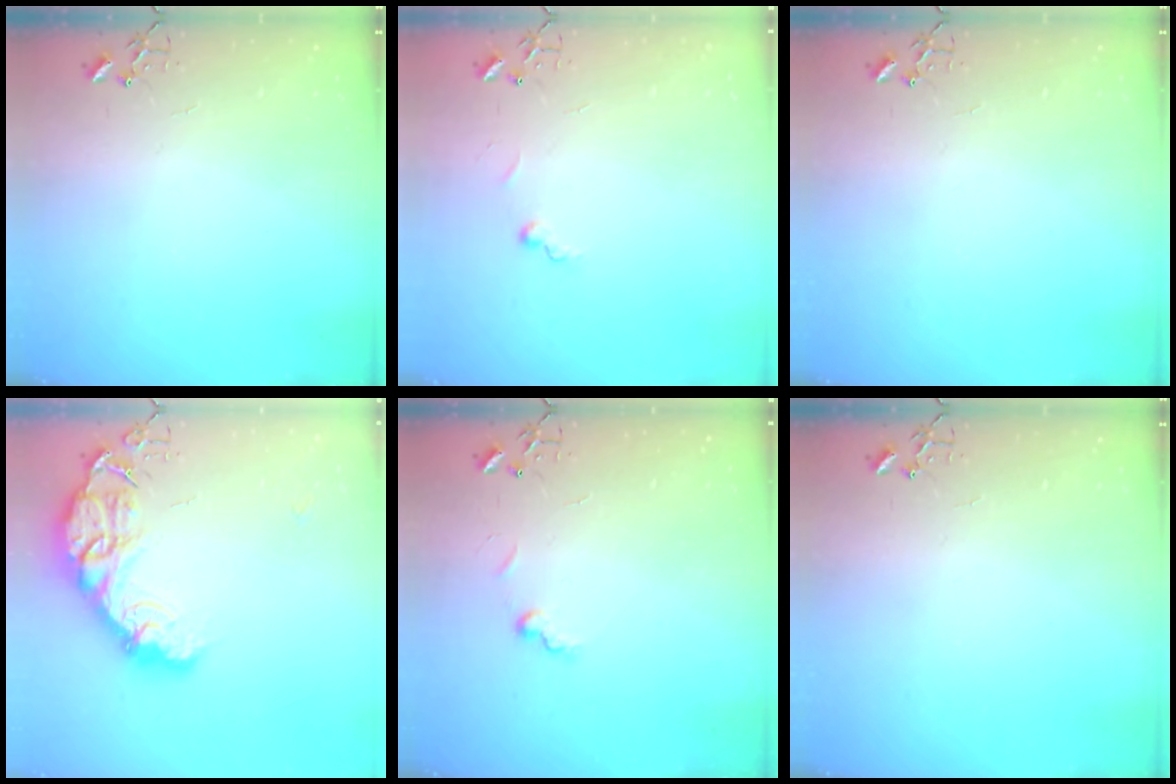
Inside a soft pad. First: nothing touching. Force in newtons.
{"total": 5.6, "press": 5.6, "slide": 0.5}
{"total": 0.0}
{"total": 18.2, "press": 18.2, "slide": 1.3}
{"total": 6.9, "press": 6.9, "slide": 0.7}
{"total": 0.0}